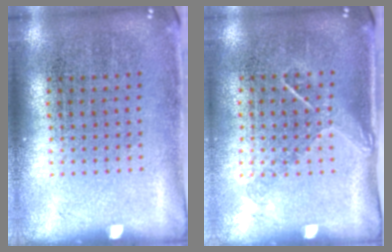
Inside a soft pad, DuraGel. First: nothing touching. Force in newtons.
{"total": 1.3, "press": 1.0, "slide": 0.9}